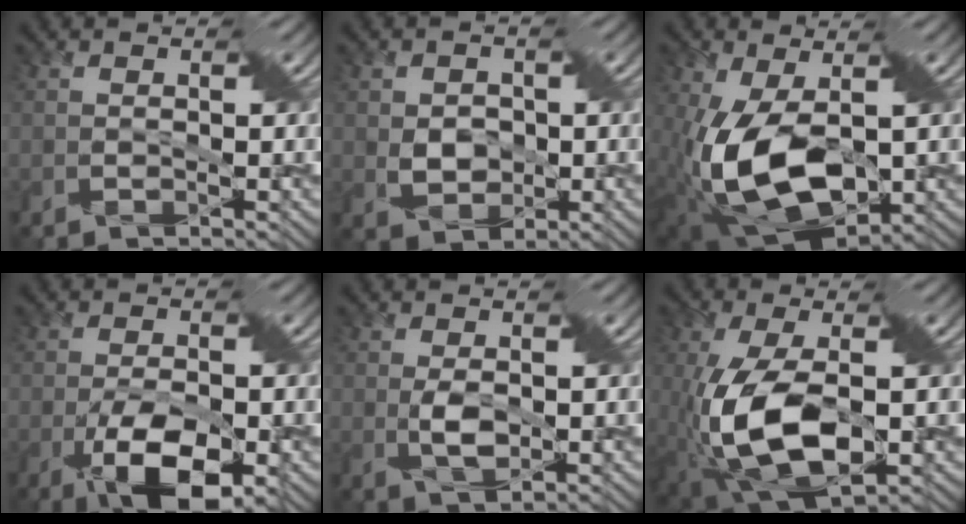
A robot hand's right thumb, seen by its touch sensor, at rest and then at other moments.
{"total": 3.2, "force": [0.1, 2.6, 2.0], "torque": [-0.060, -0.003, -0.005]}
{"total": 14.2, "force": [-2.1, 7.8, 11.7], "torque": [-0.261, -0.039, -0.027]}
{"total": 9.7, "force": [-4.1, 3.6, 8.1], "torque": [-0.158, -0.018, -0.067]}
{"total": 3.1, "force": [0.0, 1.1, 2.9], "torque": [-0.072, -0.007, 0.000]}
{"total": 13.0, "force": [-2.3, 6.0, 11.3], "torque": [-0.255, -0.027, -0.034]}